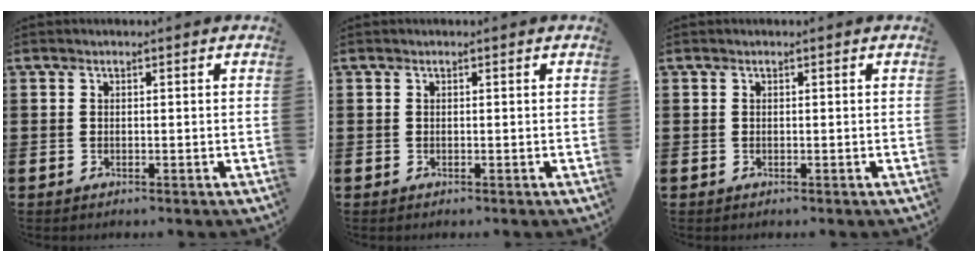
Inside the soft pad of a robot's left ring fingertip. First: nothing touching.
{"total": 0.0}
{"total": 0.0}